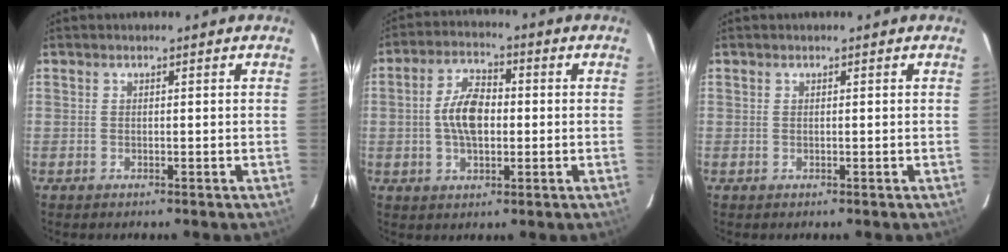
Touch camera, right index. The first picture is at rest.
{"total": 8.0, "force": [-0.3, 4.4, 6.7], "torque": [-0.129, 0.014, -0.004]}
{"total": 0.0}